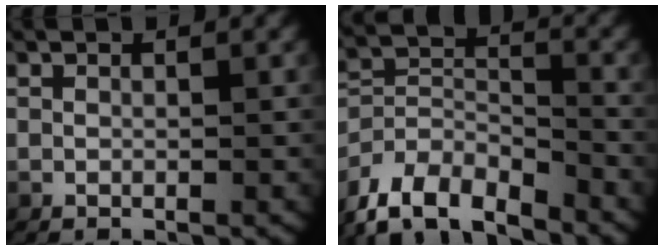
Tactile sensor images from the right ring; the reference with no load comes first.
{"total": 10.3, "force": [-6.3, 7.3, 3.6], "torque": [-0.088, -0.045, -0.103]}